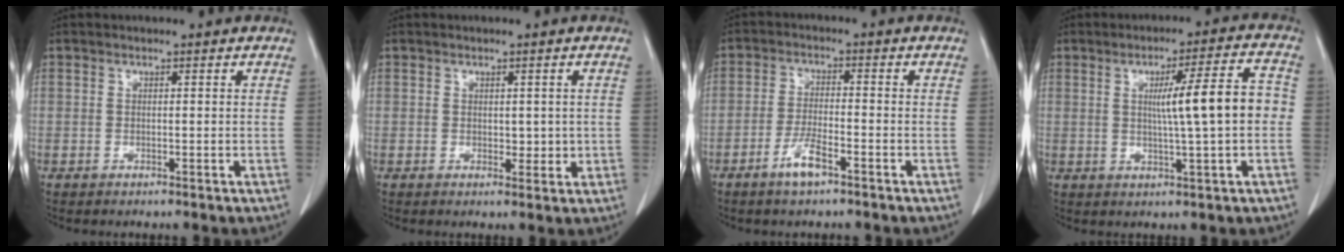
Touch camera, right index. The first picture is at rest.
{"total": 2.3, "force": [0.1, 1.6, 1.8], "torque": [-0.020, -0.003, 0.007]}
{"total": 4.6, "force": [-2.9, 0.7, 3.6], "torque": [-0.073, -0.002, -0.054]}
{"total": 9.5, "force": [0.1, 0.2, 9.5], "torque": [-0.138, 0.014, 0.003]}